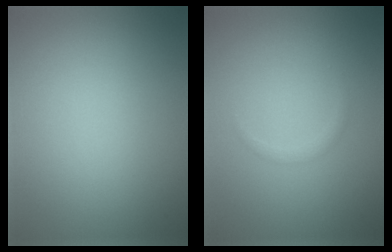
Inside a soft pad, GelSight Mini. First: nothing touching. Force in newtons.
{"total": 0.6, "press": 0.6, "slide": 0.1}